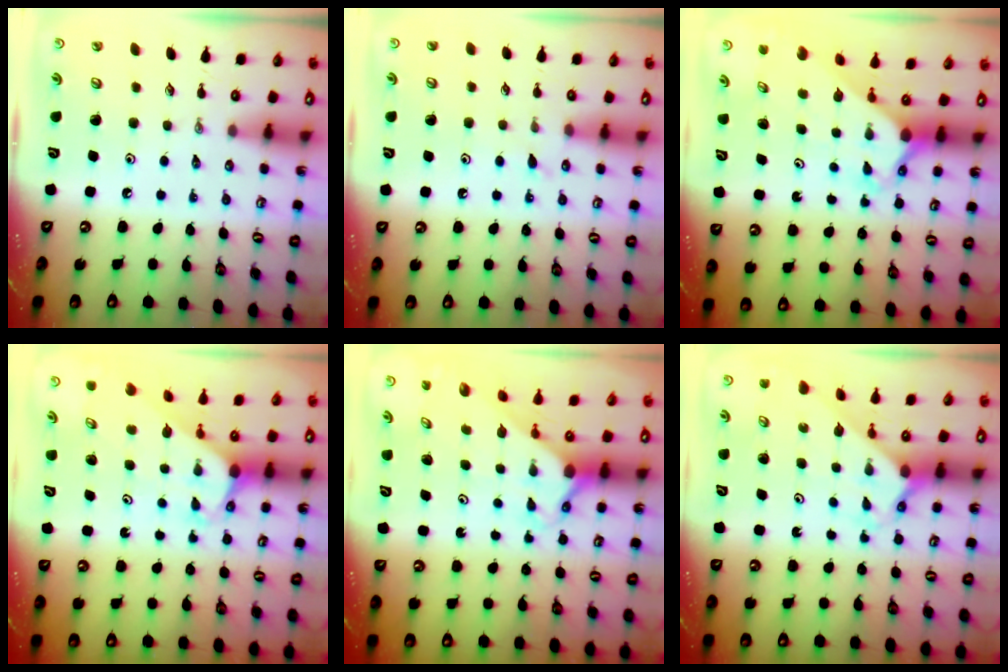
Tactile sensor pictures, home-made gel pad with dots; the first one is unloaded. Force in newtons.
{"total": 6.1, "press": 6.1, "slide": 0.5}
{"total": 2.7, "press": 2.7, "slide": 0.2}
{"total": 2.9, "press": 2.9, "slide": 0.0}
{"total": 2.1, "press": 2.1, "slide": 0.2}
{"total": 2.1, "press": 2.1, "slide": 0.1}